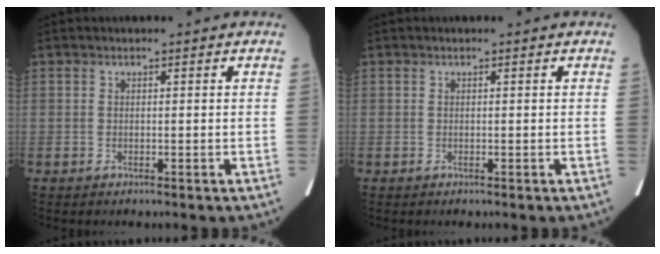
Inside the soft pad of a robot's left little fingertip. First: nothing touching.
{"total": 0.0}